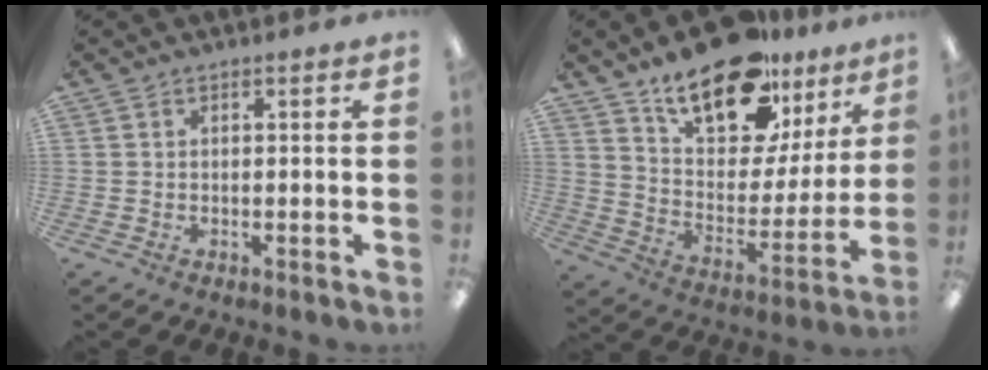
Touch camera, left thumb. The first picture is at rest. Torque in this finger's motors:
{"motor_torque": [0.77, 0.77, 1.44, -1.33, 0.43]}